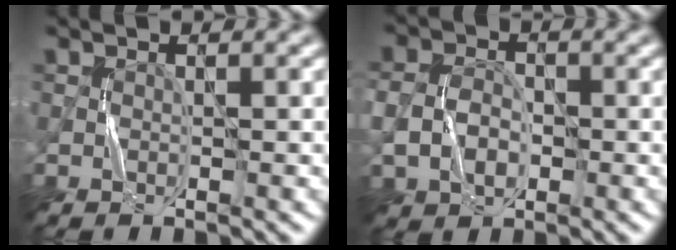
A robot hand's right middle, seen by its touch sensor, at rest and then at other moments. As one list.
[{"total": 3.5, "force": [-0.5, 2.8, 2.1], "torque": [-0.047, -0.001, -0.013]}]